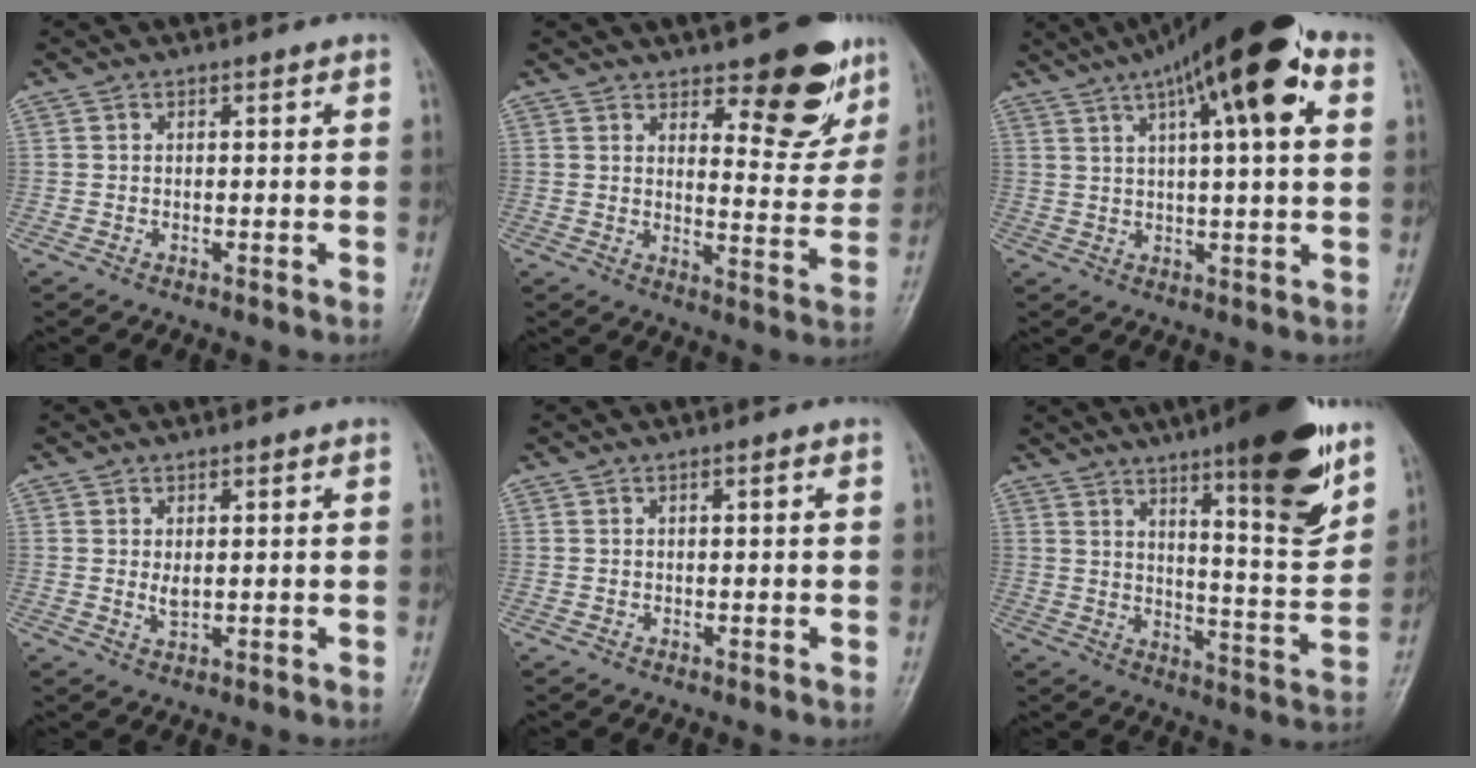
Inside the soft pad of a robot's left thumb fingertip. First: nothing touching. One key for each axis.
{"total": 12.9, "fx": 8.5, "fy": 5.0, "fz": 8.3, "tx": -0.061, "ty": -0.057, "tz": 0.120}
{"total": 18.5, "fx": 8.2, "fy": 4.8, "fz": 15.9, "tx": -0.241, "ty": 0.014, "tz": 0.123}
{"total": 2.4, "fx": 0.6, "fy": 1.2, "fz": 1.9, "tx": -0.029, "ty": -0.008, "tz": 0.014}
{"total": 0.7, "fx": 0.3, "fy": 0.1, "fz": 0.7, "tx": -0.012, "ty": 0.001, "tz": 0.003}
{"total": 18.6, "fx": 11.3, "fy": 3.5, "fz": 14.3, "tx": -0.175, "ty": -0.067, "tz": 0.170}